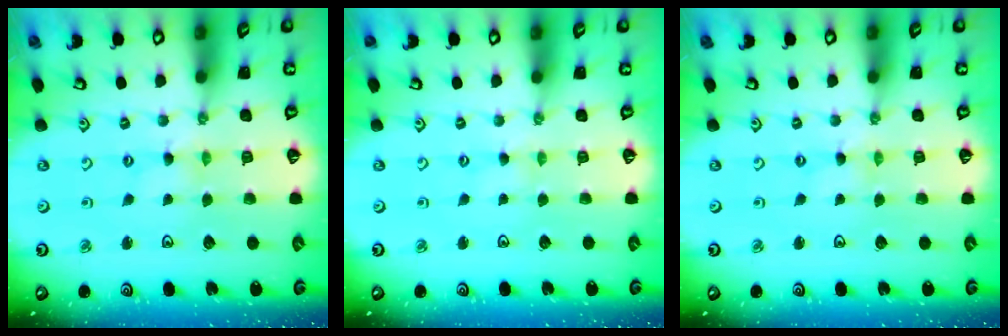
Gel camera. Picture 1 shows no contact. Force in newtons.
{"total": 0.0}
{"total": 0.0}